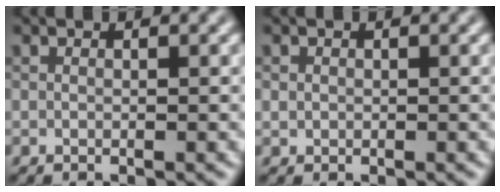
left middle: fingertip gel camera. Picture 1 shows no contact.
{"total": 0.6, "force": [0.1, 0.6, 0.1], "torque": [0.003, -0.002, 0.001]}